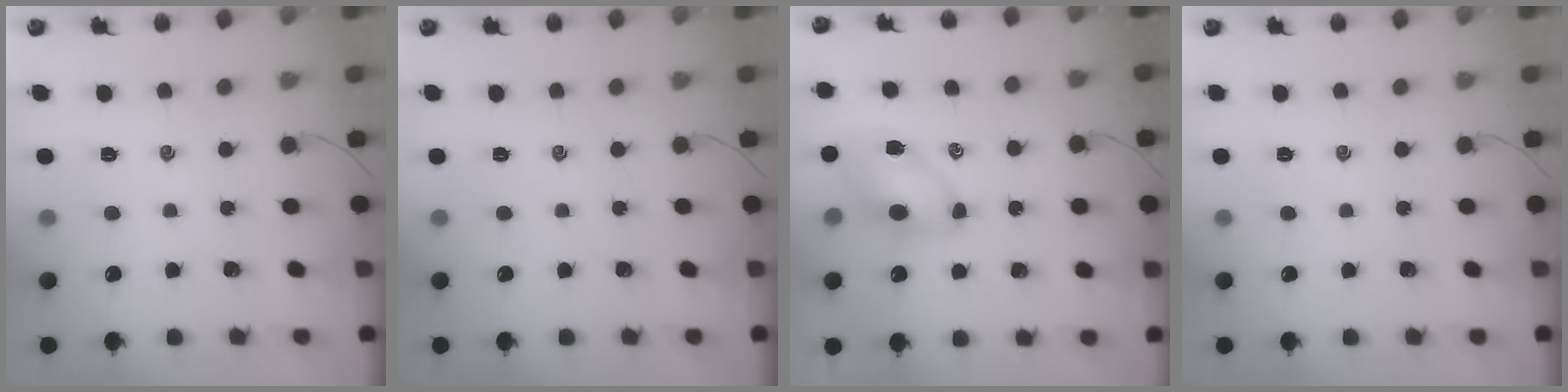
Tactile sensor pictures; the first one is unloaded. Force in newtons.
{"total": 0.0}
{"total": 7.6, "press": 7.6, "slide": 0.8}
{"total": 0.0}